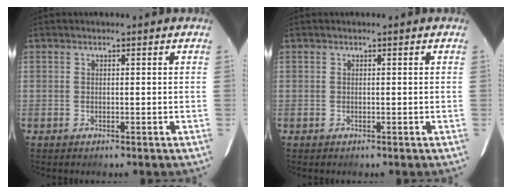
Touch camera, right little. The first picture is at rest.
{"total": 0.0}